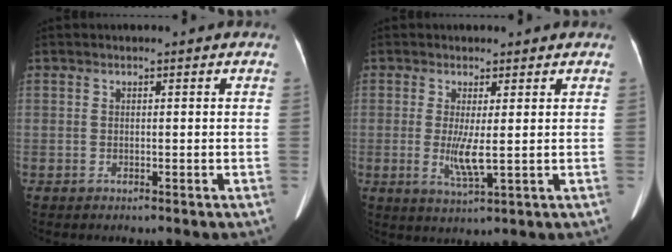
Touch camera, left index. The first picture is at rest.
{"total": 4.2, "force": [0.0, 0.5, 4.2], "torque": [-0.087, -0.012, 0.006]}